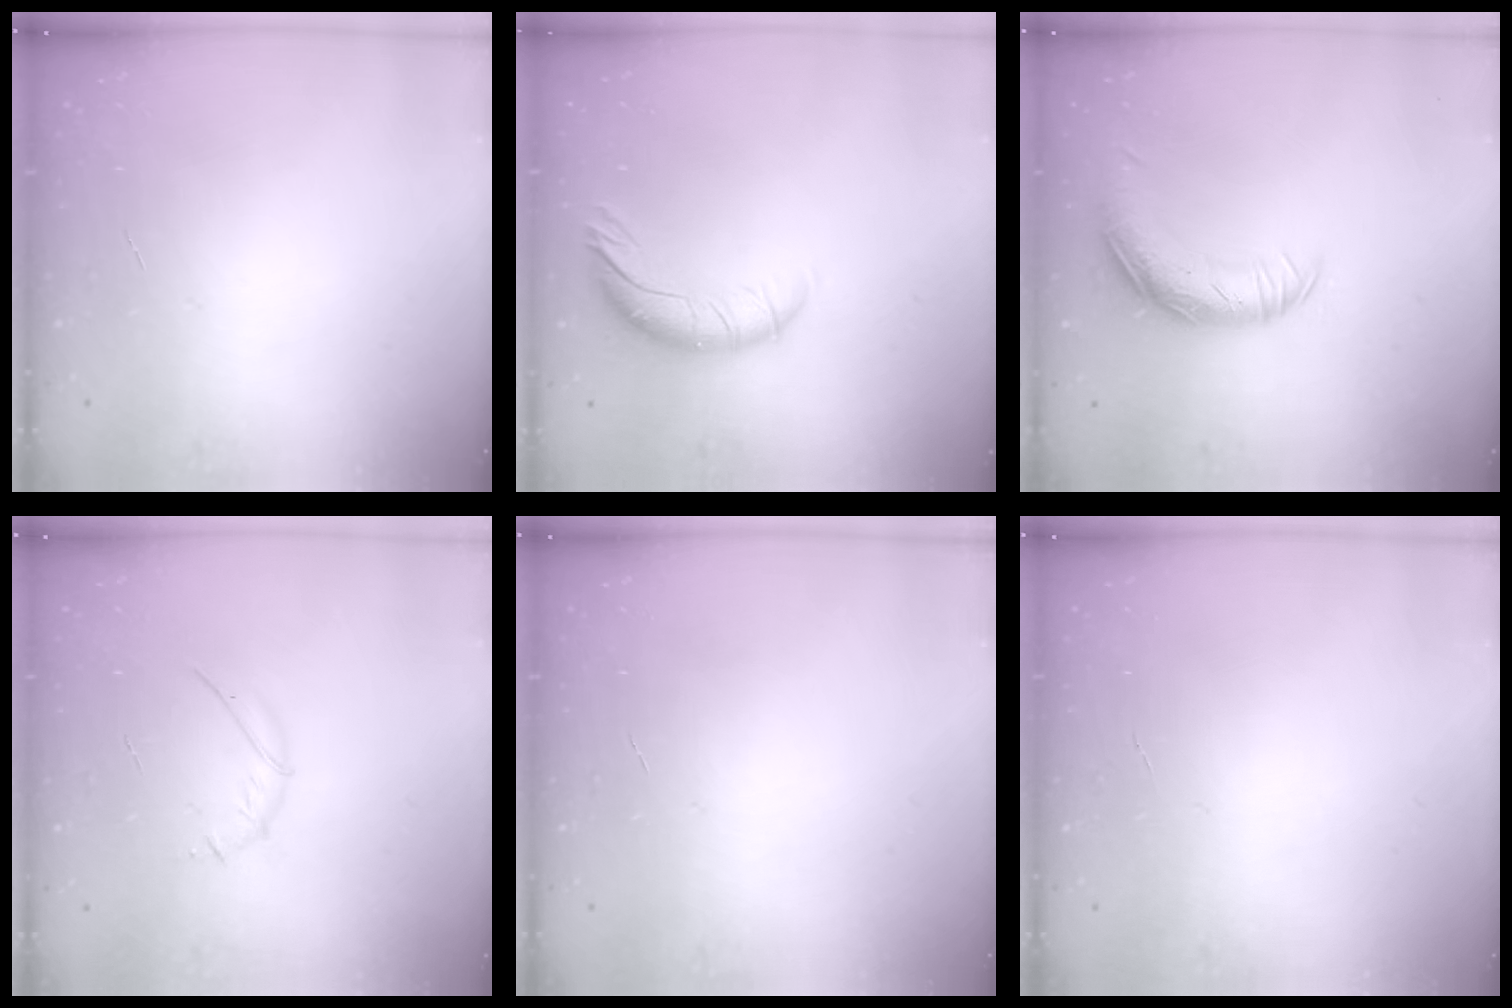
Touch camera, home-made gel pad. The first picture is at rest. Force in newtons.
{"total": 10.5, "press": 10.3, "slide": 2.2}
{"total": 15.3, "press": 15.3, "slide": 0.4}
{"total": 3.9, "press": 3.8, "slide": 1.0}
{"total": 0.0}
{"total": 0.0}